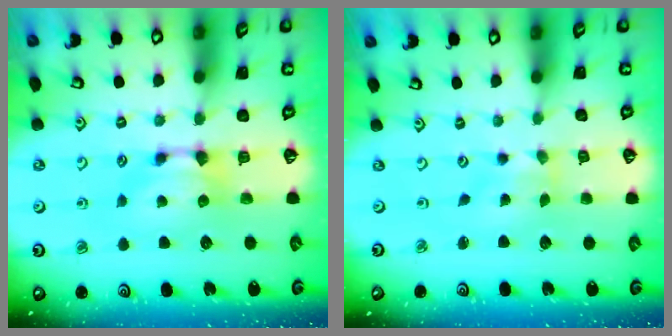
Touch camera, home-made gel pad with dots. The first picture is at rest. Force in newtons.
{"total": 2.7, "press": 2.5, "slide": 1.0}